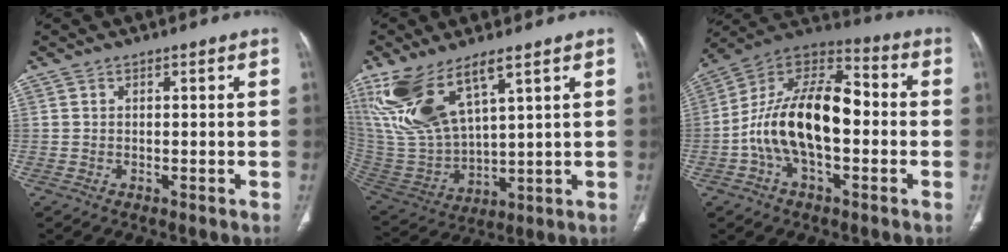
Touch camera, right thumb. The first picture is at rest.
{"total": 16.3, "force": [9.6, 5.9, 11.9], "torque": [-0.241, -0.042, 0.215]}
{"total": 19.2, "force": [-2.3, 10.3, 16.0], "torque": [-0.276, 0.047, -0.047]}